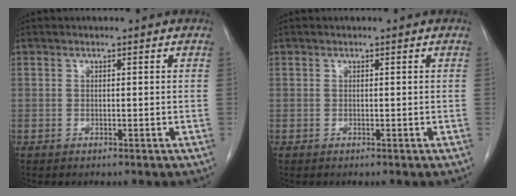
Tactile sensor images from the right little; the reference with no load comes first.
{"total": 0.0}